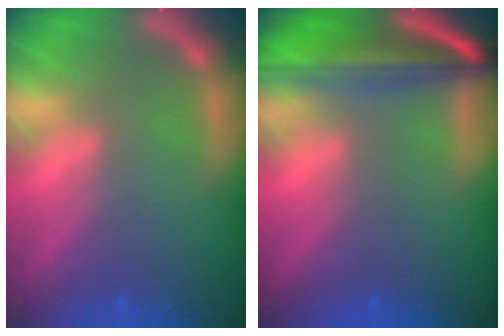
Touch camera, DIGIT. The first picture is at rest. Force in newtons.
{"total": 9.6}